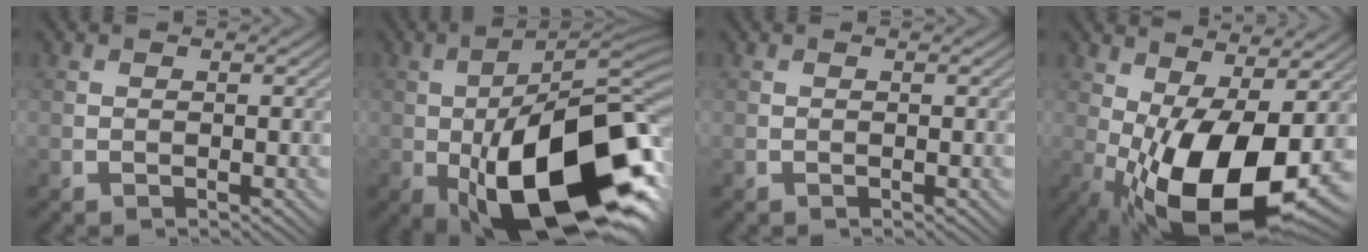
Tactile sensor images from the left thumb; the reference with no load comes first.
{"total": 19.0, "force": [-5.2, 8.9, 16.0], "torque": [-0.243, -0.020, -0.081]}
{"total": 0.0}
{"total": 15.1, "force": [-1.9, 6.6, 13.4], "torque": [-0.232, -0.021, -0.023]}